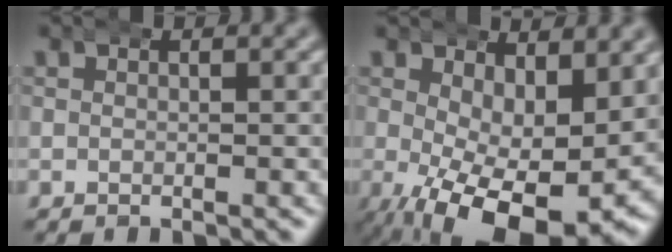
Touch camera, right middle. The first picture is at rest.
{"total": 10.0, "force": [-3.6, 3.9, 8.4], "torque": [-0.139, -0.050, -0.032]}